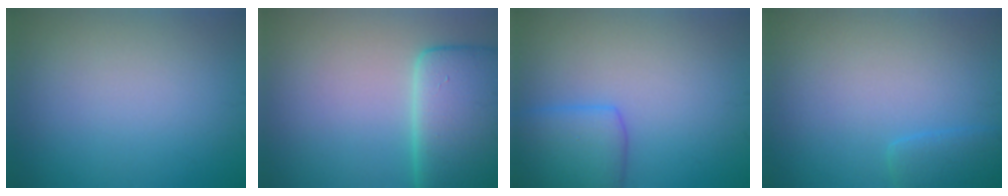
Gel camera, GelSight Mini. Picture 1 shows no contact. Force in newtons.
{"total": 9.0, "press": 8.9, "slide": 0.6}
{"total": 4.1, "press": 4.1, "slide": 0.1}
{"total": 1.9, "press": 1.8, "slide": 0.3}